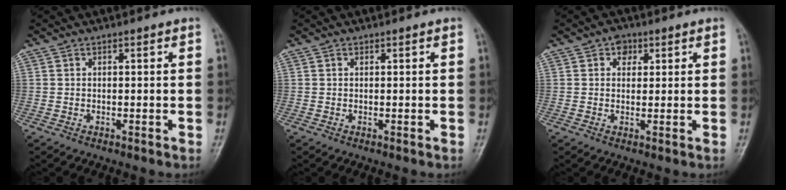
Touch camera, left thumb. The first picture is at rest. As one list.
[{"total": 0.0}, {"total": 2.9, "force": [1.3, 2.3, 1.3], "torque": [0.002, -0.002, 0.014]}]